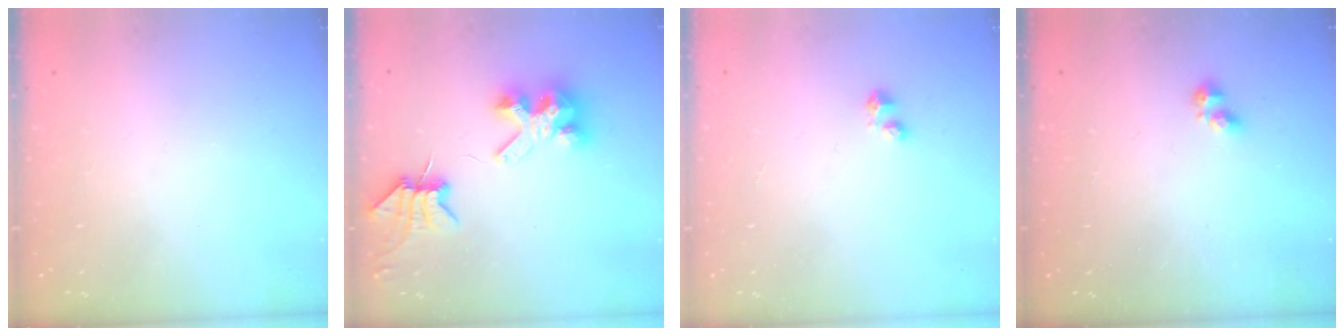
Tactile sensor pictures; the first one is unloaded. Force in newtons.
{"total": 7.0, "press": 7.0, "slide": 0.9}
{"total": 2.8, "press": 2.8, "slide": 0.4}
{"total": 2.8, "press": 2.7, "slide": 0.5}